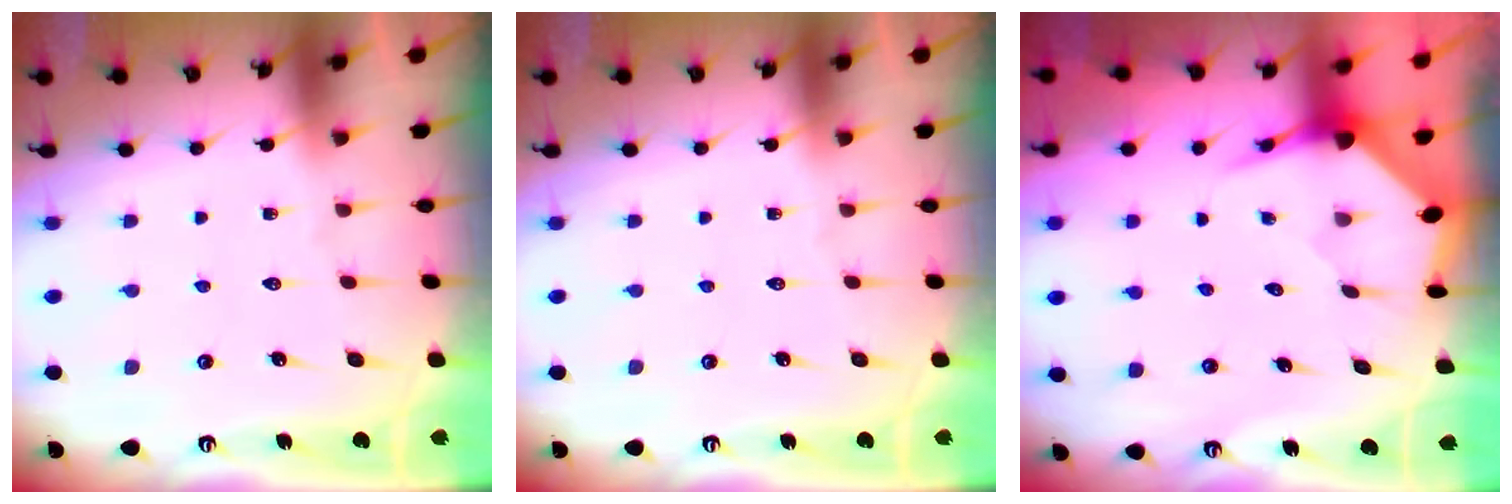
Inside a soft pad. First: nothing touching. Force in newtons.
{"total": 0.0}
{"total": 3.6, "press": 3.6, "slide": 0.4}